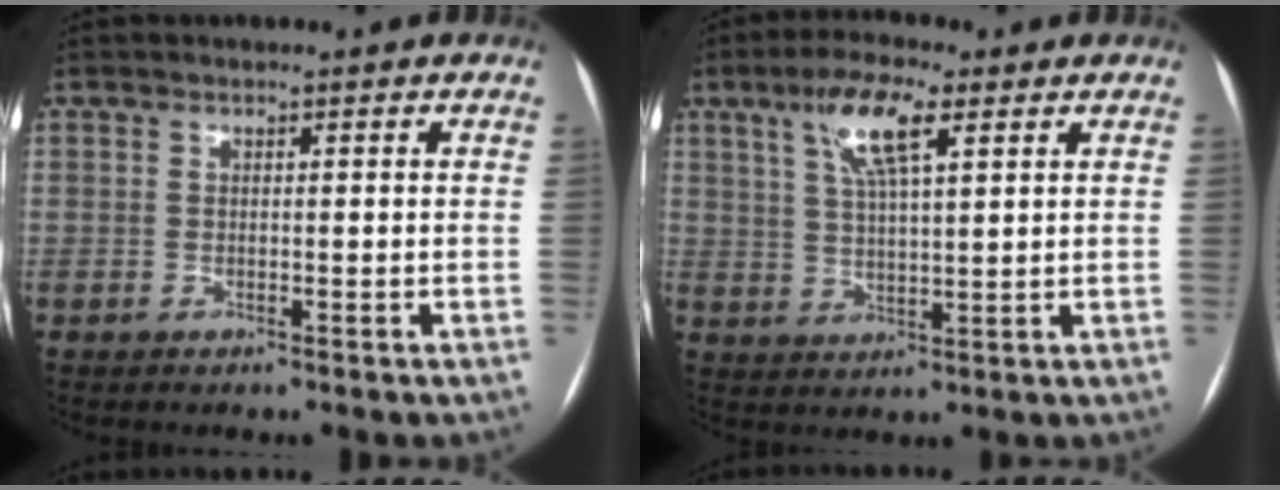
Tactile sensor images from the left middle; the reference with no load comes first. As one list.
[{"total": 8.3, "force": [4.1, 1.7, 7.0], "torque": [-0.138, 0.012, 0.076]}]